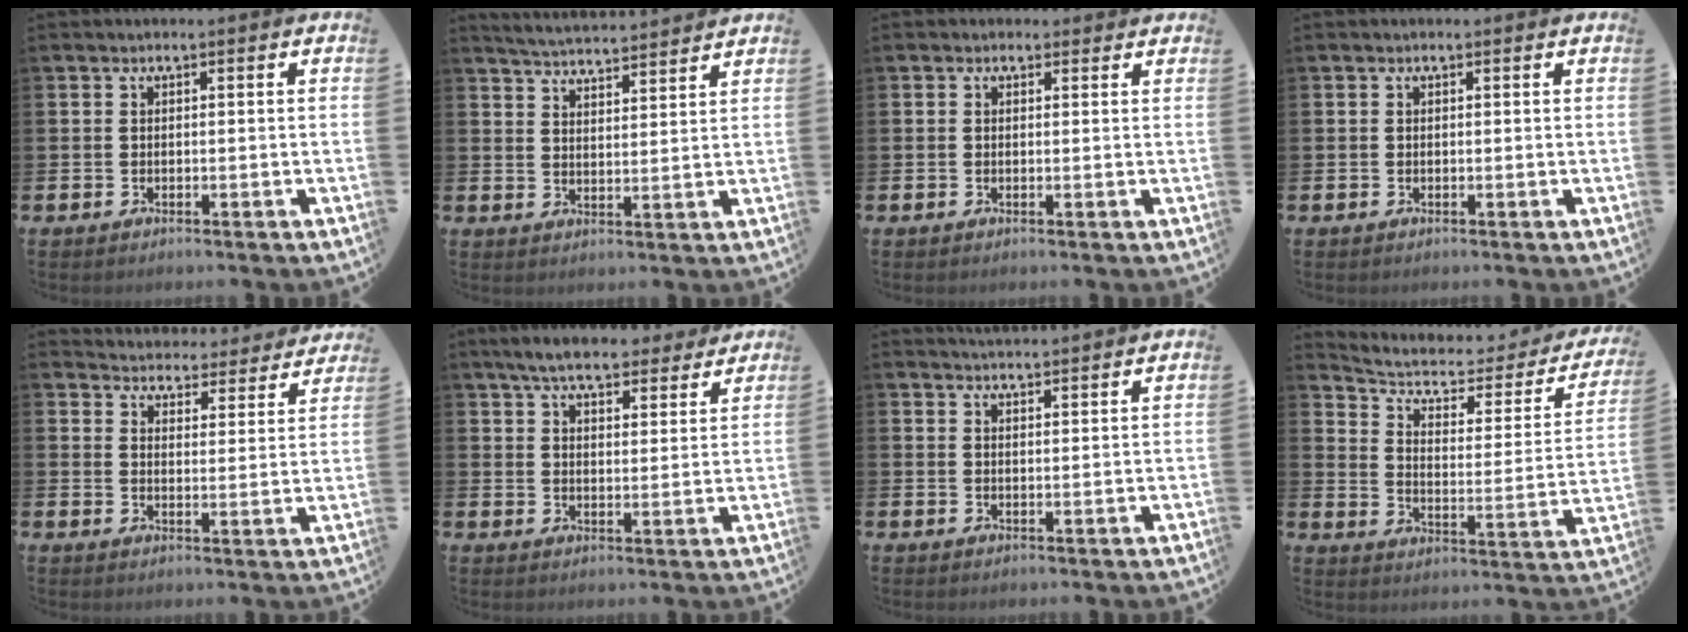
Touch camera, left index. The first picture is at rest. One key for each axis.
{"total": 4.8, "fx": 4.8, "fy": 0.1, "fz": 0.2, "tx": -0.020, "ty": -0.032, "tz": 0.086}
{"total": 0.9, "fx": 0.6, "fy": 0.6, "fz": 0.1, "tx": 0.007, "ty": 0.005, "tz": 0.008}
{"total": 0.0}
{"total": 4.3, "fx": 4.3, "fy": 0.7, "fz": 0.0, "tx": -0.016, "ty": -0.042, "tz": 0.069}
{"total": 7.0, "fx": 6.5, "fy": 1.5, "fz": 1.9, "tx": -0.045, "ty": -0.032, "tz": 0.115}
{"total": 3.3, "fx": 3.3, "fy": -0.1, "fz": -0.1, "tx": 0.000, "ty": -0.020, "tz": 0.060}
{"total": 5.9, "fx": 4.5, "fy": 2.6, "fz": 2.8, "tx": -0.073, "ty": -0.033, "tz": 0.067}